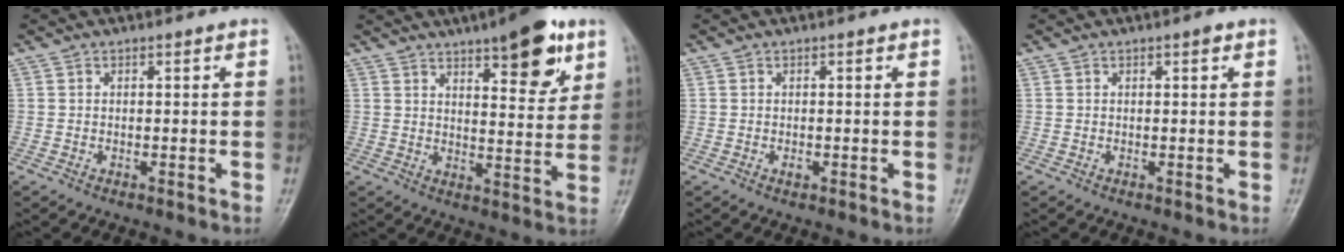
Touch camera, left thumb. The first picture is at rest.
{"total": 12.7, "force": [7.3, 4.2, 9.5], "torque": [-0.101, -0.036, 0.101]}
{"total": 1.0, "force": [-0.1, 0.6, 0.8], "torque": [-0.007, -0.001, -0.002]}
{"total": 0.9, "force": [0.5, 0.3, 0.7], "torque": [-0.011, 0.000, 0.006]}